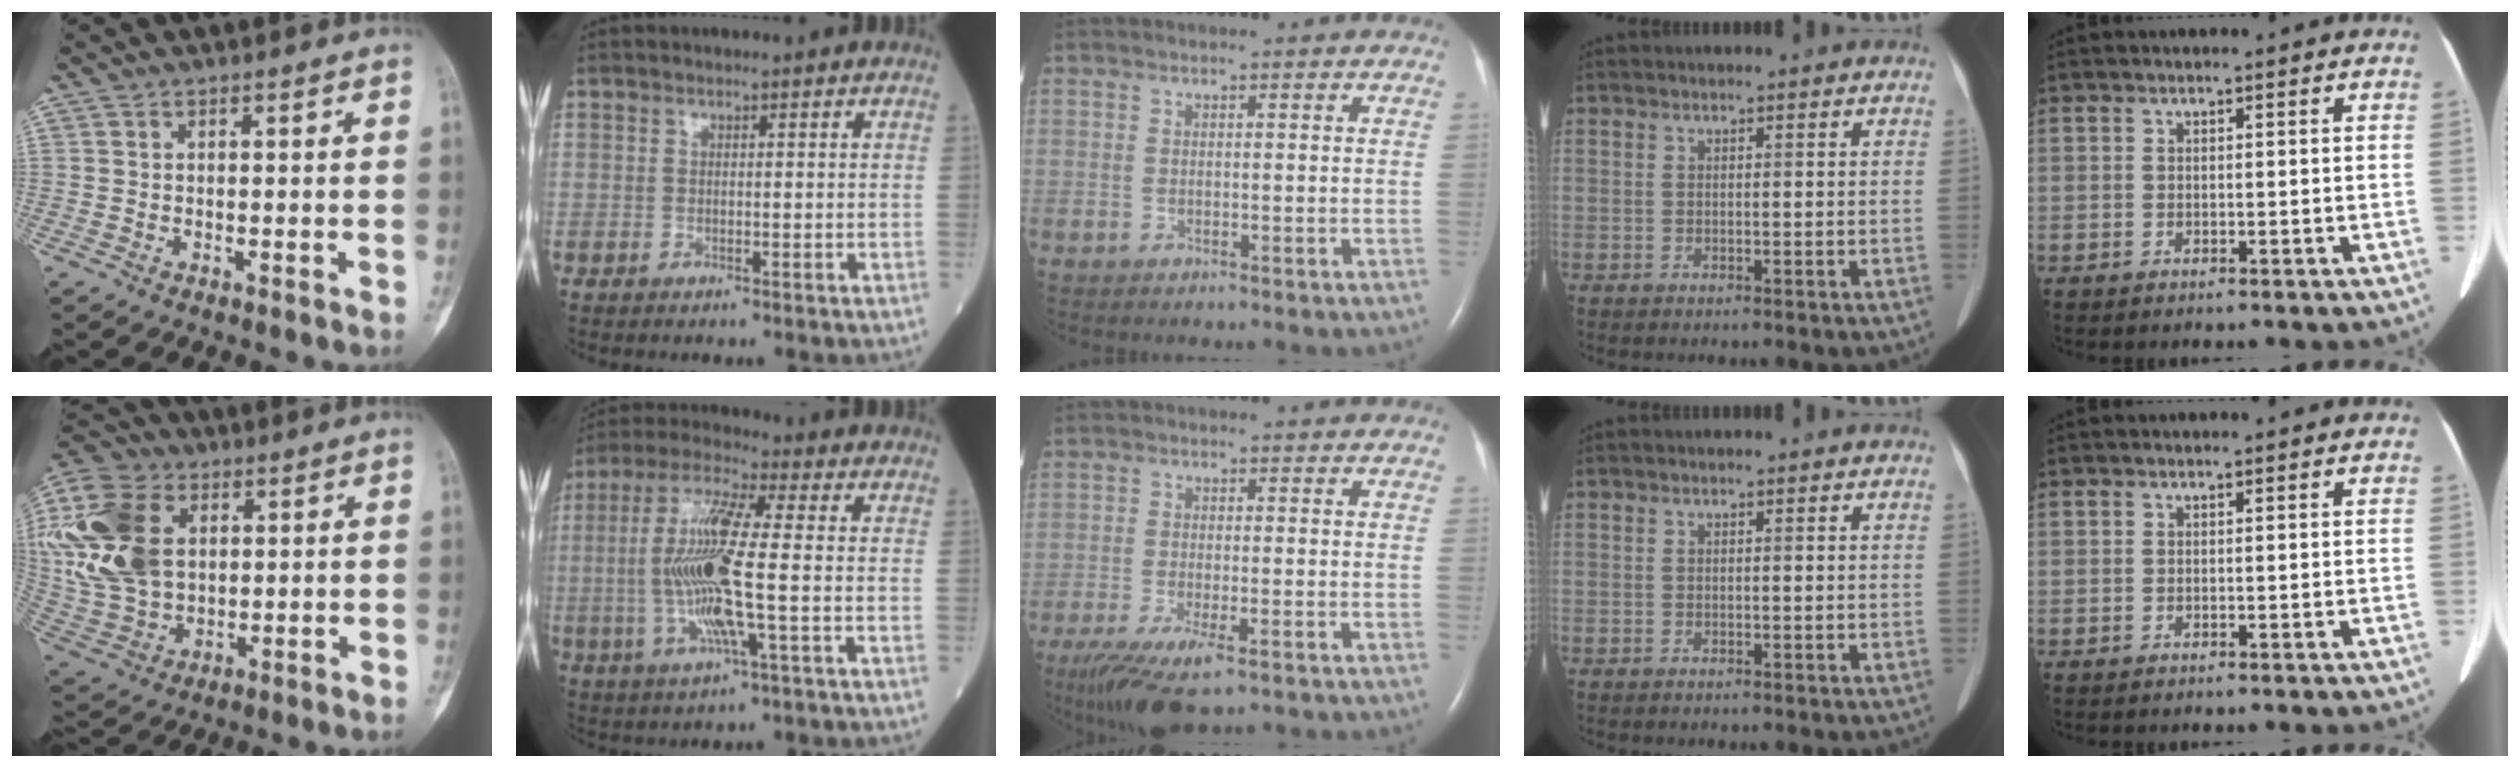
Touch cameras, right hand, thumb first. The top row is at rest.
{"thumb": {"total": 21.6, "force": [4.5, 15.1, 14.9], "torque": [-0.319, -0.001, 0.087]}, "index": {"total": 13.3, "force": [-1.5, 0.9, 13.2], "torque": [-0.271, -0.001, -0.035]}, "middle": {"total": 8.2, "force": [-5.1, 1.9, 6.1], "torque": [-0.110, -0.022, -0.084]}}